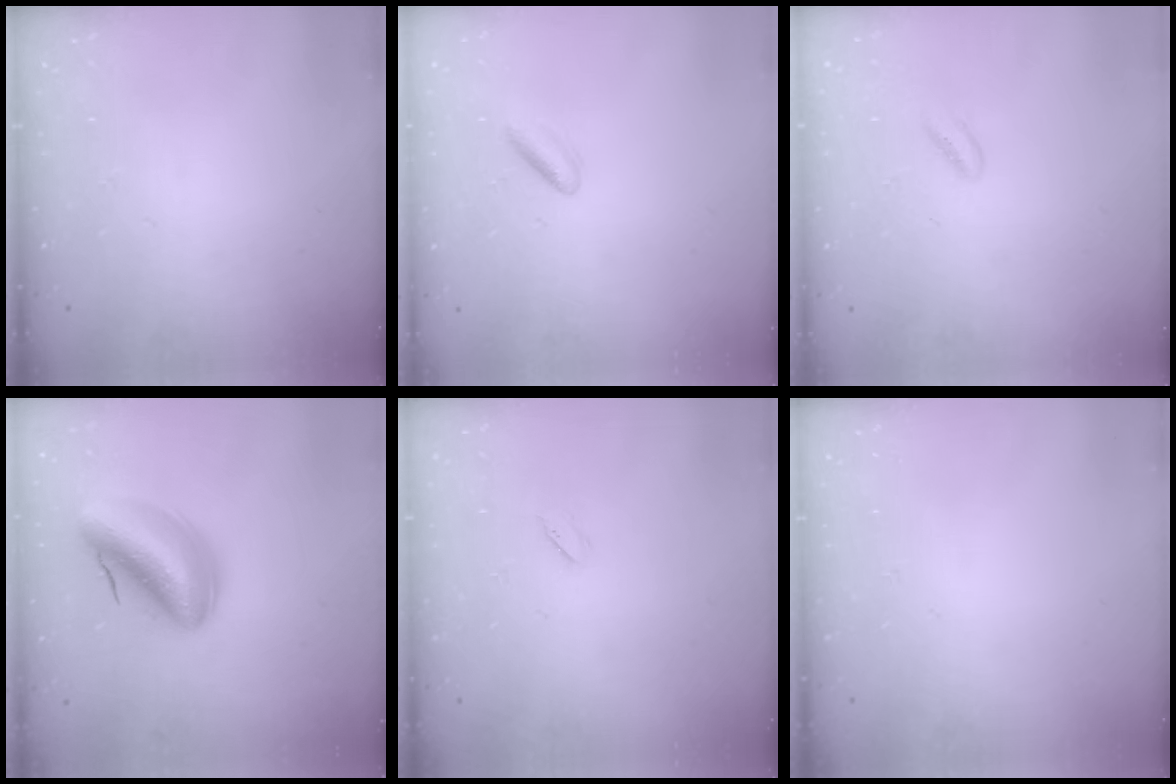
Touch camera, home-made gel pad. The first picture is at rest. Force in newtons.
{"total": 3.9, "press": 3.7, "slide": 1.2}
{"total": 1.0, "press": 0.8, "slide": 0.6}
{"total": 11.1, "press": 10.4, "slide": 3.7}
{"total": 2.0, "press": 1.9, "slide": 0.7}
{"total": 0.0}